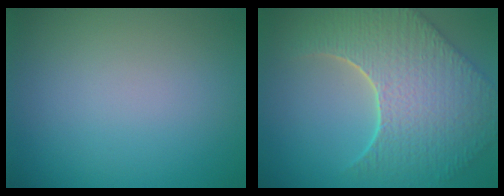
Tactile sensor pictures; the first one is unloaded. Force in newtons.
{"total": 9.5, "press": 6.8, "slide": 6.7}